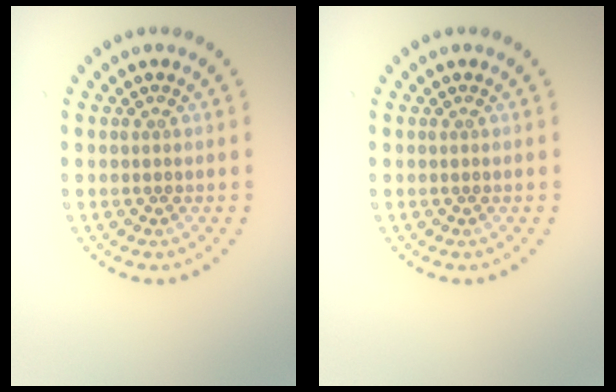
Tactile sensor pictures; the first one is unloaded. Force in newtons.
{"total": 0.0}